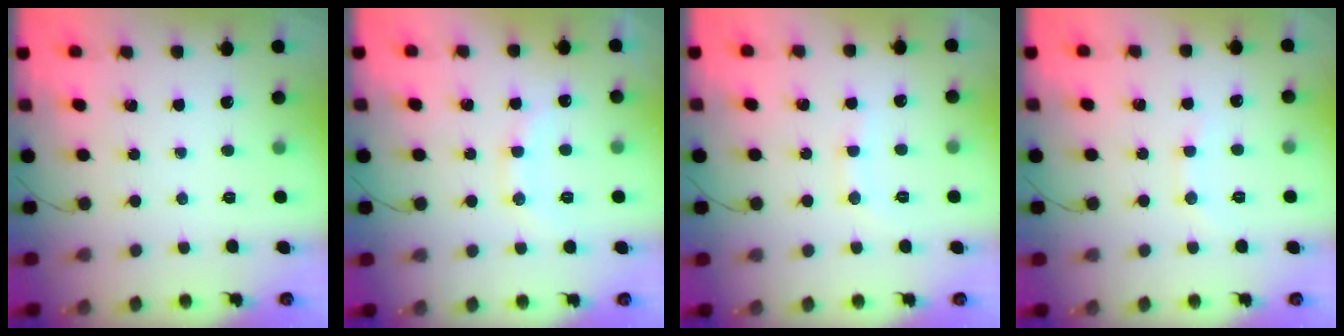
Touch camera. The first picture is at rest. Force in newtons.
{"total": 10.3, "press": 10.2, "slide": 1.1}
{"total": 5.5, "press": 5.3, "slide": 1.6}
{"total": 5.9, "press": 5.8, "slide": 1.2}